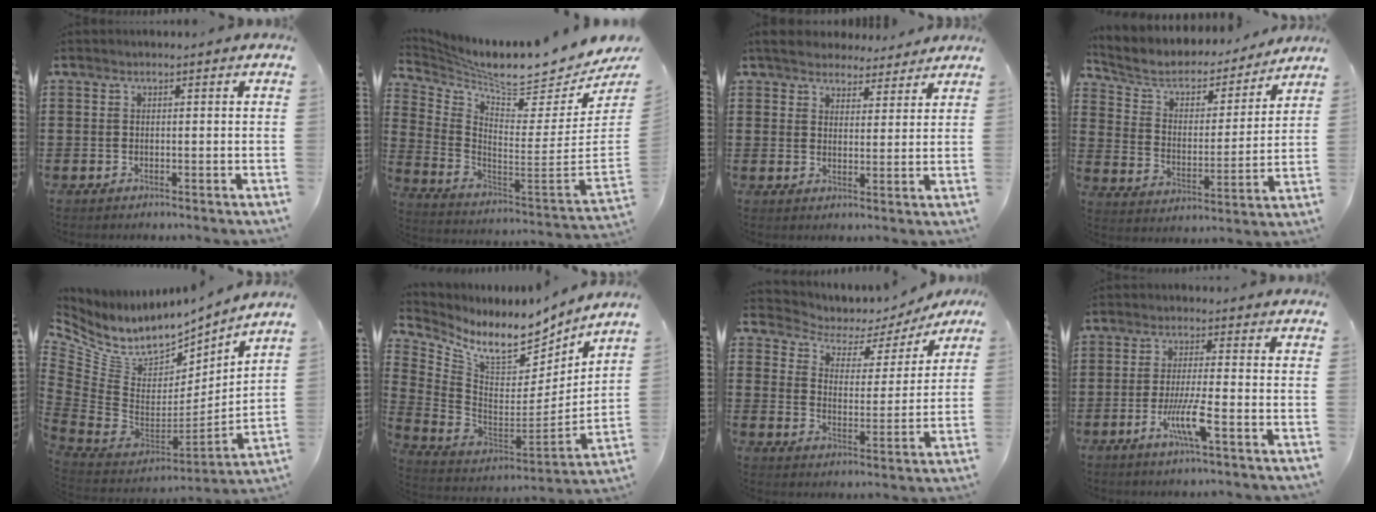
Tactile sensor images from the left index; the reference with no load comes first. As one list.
[{"total": 7.2, "force": [6.8, -0.2, 2.4], "torque": [-0.074, -0.078, 0.106]}, {"total": 4.3, "force": [4.1, 1.2, 0.6], "torque": [-0.028, -0.012, 0.074]}, {"total": 5.4, "force": [4.4, 2.6, 1.8], "torque": [-0.064, -0.029, 0.069]}, {"total": 8.4, "force": [6.0, 4.4, 3.9], "torque": [-0.123, -0.057, 0.104]}, {"total": 9.2, "force": [7.2, 3.4, 4.6], "torque": [-0.111, -0.055, 0.123]}, {"total": 3.7, "force": [3.0, 2.0, 0.7], "torque": [-0.042, -0.022, 0.043]}, {"total": 6.5, "force": [-2.8, 0.5, 5.8], "torque": [-0.115, -0.012, -0.053]}]